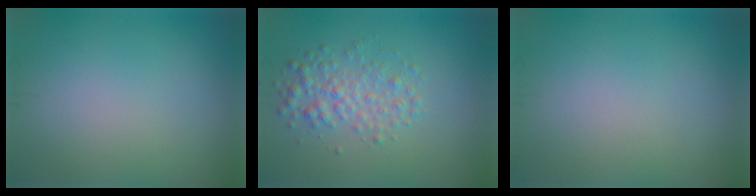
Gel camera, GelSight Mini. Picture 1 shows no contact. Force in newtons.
{"total": 3.0, "press": 3.0, "slide": 0.0}
{"total": 0.0}